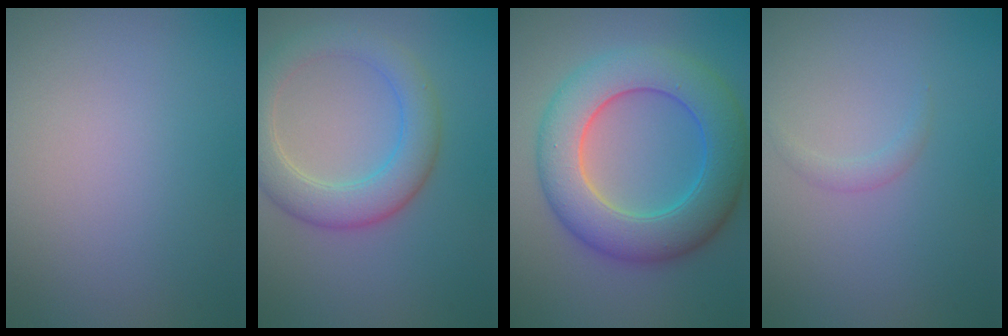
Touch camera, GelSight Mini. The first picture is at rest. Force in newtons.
{"total": 5.3, "press": 5.3, "slide": 0.4}
{"total": 9.4, "press": 9.4, "slide": 0.4}
{"total": 0.9, "press": 0.9, "slide": 0.1}